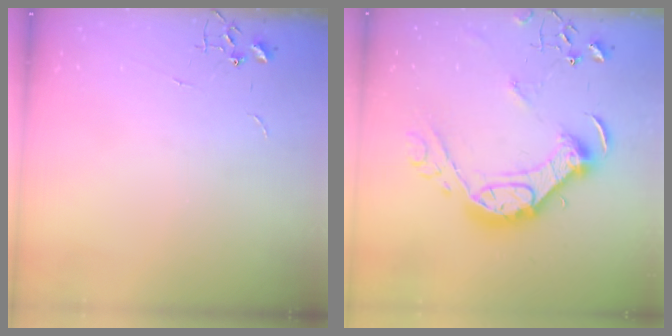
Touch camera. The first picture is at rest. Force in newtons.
{"total": 18.4, "press": 18.3, "slide": 1.6}